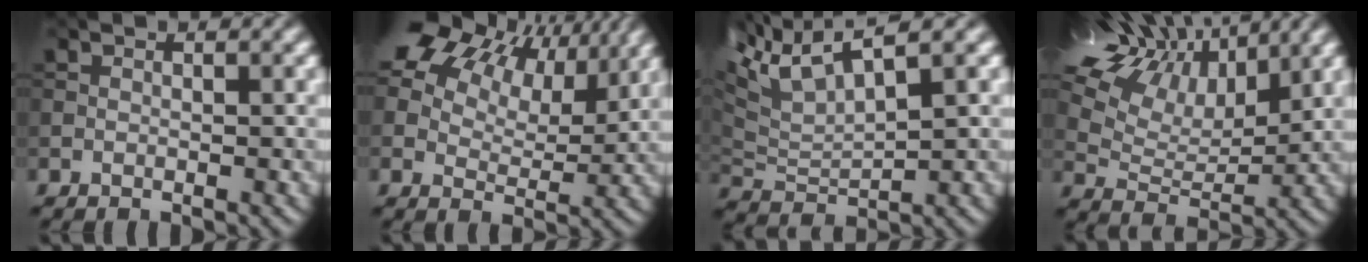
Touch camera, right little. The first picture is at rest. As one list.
[{"total": 13.6, "force": [8.5, 7.7, 7.4], "torque": [-0.168, 0.027, 0.164]}, {"total": 4.5, "force": [2.7, 0.9, 3.5], "torque": [-0.107, 0.010, 0.078]}, {"total": 12.4, "force": [8.7, 5.7, 6.7], "torque": [-0.176, 0.036, 0.154]}]